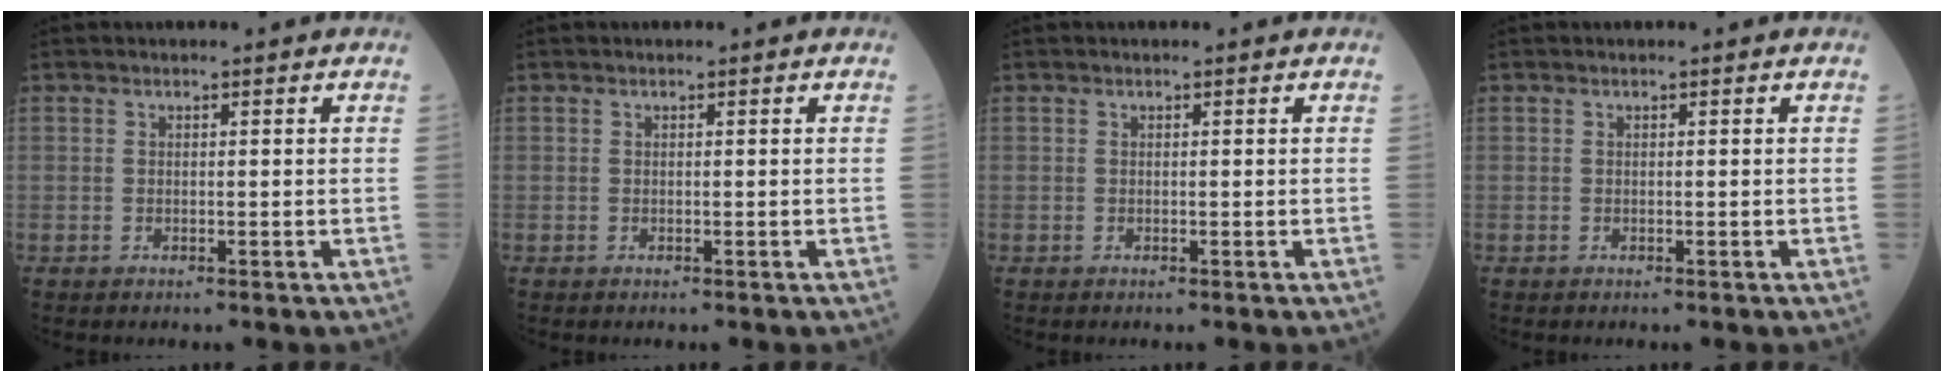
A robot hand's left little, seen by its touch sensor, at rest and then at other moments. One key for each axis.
{"total": 0.0}
{"total": 0.0}
{"total": 0.0}